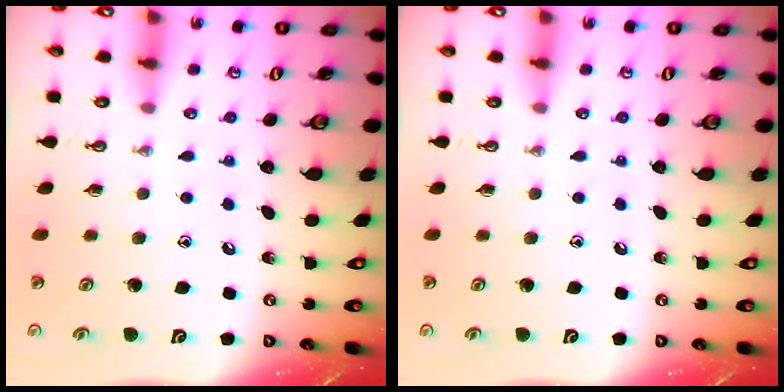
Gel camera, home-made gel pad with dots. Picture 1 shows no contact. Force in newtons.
{"total": 0.0}